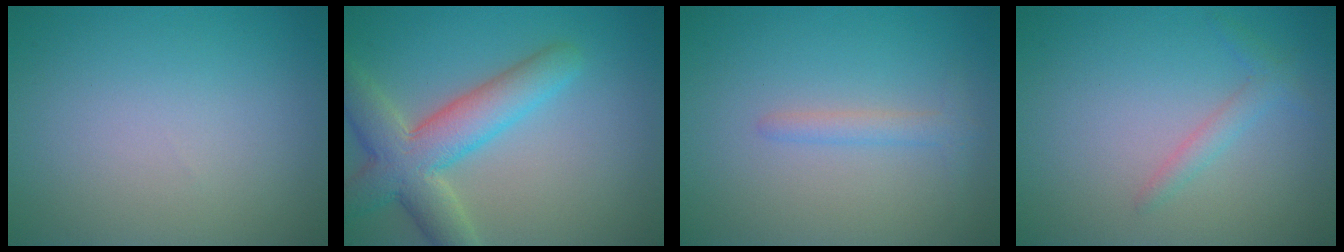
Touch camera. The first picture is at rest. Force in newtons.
{"total": 5.6, "press": 5.6, "slide": 0.6}
{"total": 1.5, "press": 1.5, "slide": 0.1}
{"total": 1.5, "press": 1.4, "slide": 0.1}